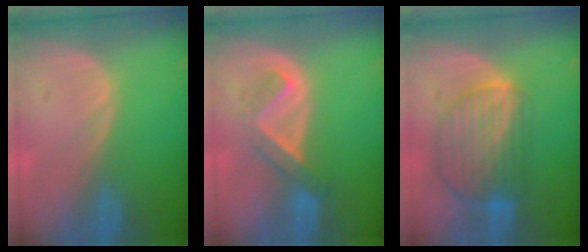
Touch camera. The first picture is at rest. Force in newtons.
{"total": 5.1, "press": 4.4, "slide": 2.6}
{"total": 9.0, "press": 7.8, "slide": 4.5}